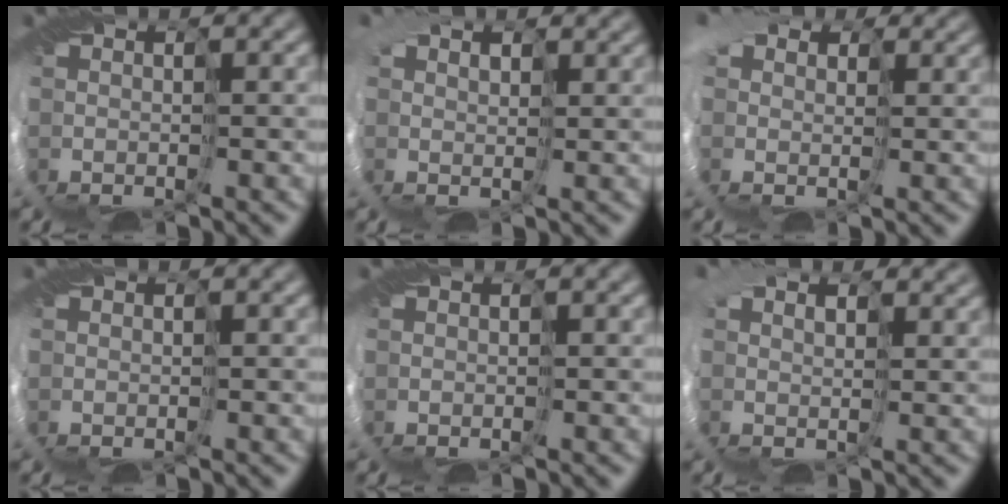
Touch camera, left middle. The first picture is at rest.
{"total": 3.3, "force": [2.9, 1.6, 0.6], "torque": [-0.030, 0.011, 0.041]}
{"total": 6.6, "force": [3.7, 4.6, 3.1], "torque": [-0.085, 0.019, 0.036]}
{"total": 0.0}
{"total": 0.0}
{"total": 4.3, "force": [3.5, 2.1, 1.3], "torque": [-0.048, 0.016, 0.049]}